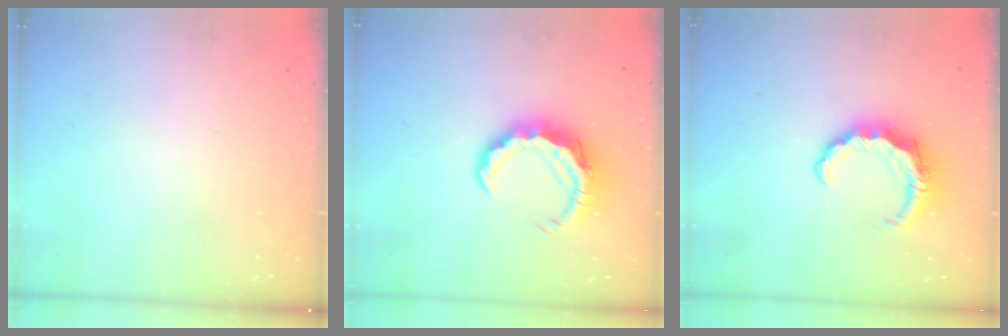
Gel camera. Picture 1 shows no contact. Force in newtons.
{"total": 8.5, "press": 8.4, "slide": 1.0}
{"total": 8.0, "press": 7.9, "slide": 0.7}